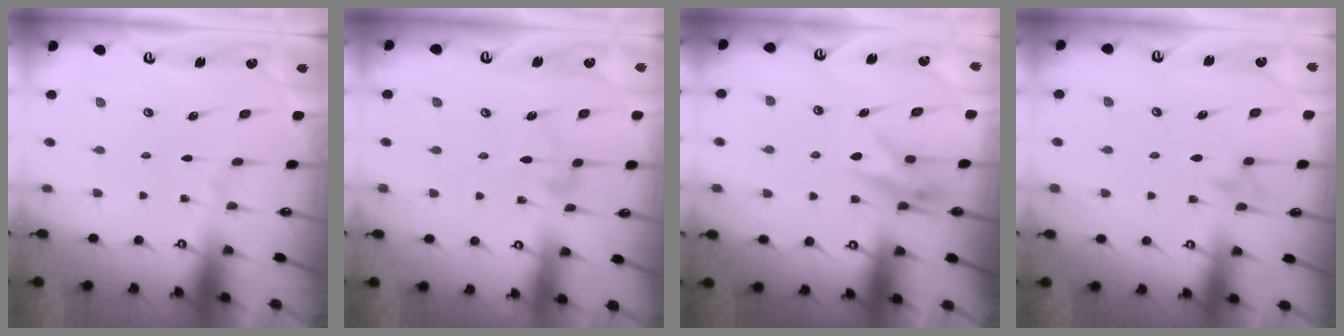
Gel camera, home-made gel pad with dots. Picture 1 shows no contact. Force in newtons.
{"total": 3.7, "press": 3.7, "slide": 0.1}
{"total": 7.7, "press": 7.7, "slide": 0.4}
{"total": 8.8, "press": 8.8, "slide": 0.7}